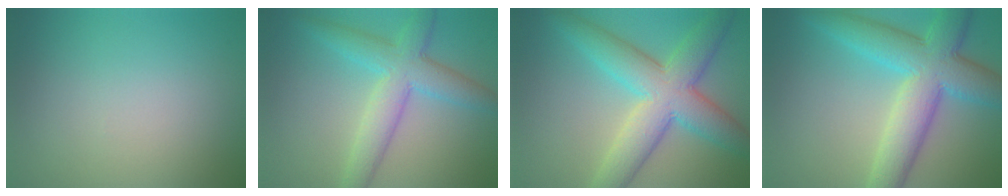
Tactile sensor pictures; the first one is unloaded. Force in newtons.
{"total": 5.6, "press": 5.6, "slide": 0.2}
{"total": 8.7, "press": 8.7, "slide": 0.2}
{"total": 9.0, "press": 9.0, "slide": 0.2}